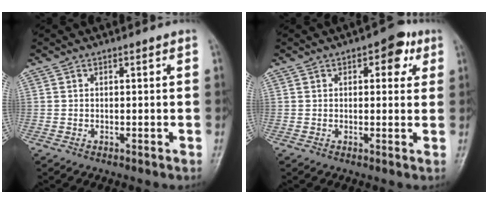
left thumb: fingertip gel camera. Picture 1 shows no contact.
{"total": 5.6, "force": [2.4, 3.0, 4.1], "torque": [-0.024, -0.002, 0.021]}